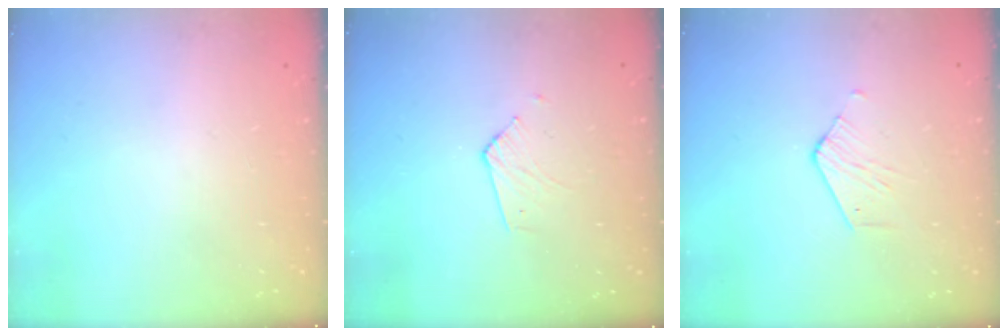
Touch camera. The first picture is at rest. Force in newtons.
{"total": 2.9, "press": 2.9, "slide": 0.2}
{"total": 2.5, "press": 2.5, "slide": 0.2}